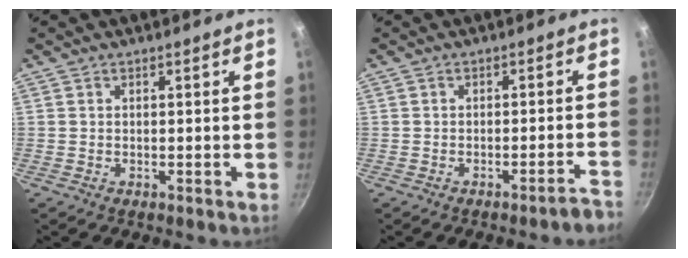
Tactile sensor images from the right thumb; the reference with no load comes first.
{"total": 3.5, "force": [-2.9, 0.2, 2.0], "torque": [-0.020, 0.033, -0.028]}